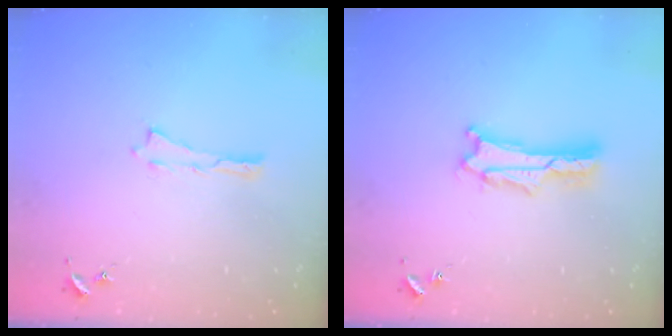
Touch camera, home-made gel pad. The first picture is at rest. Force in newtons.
{"total": 2.0, "press": 2.0, "slide": 0.3}